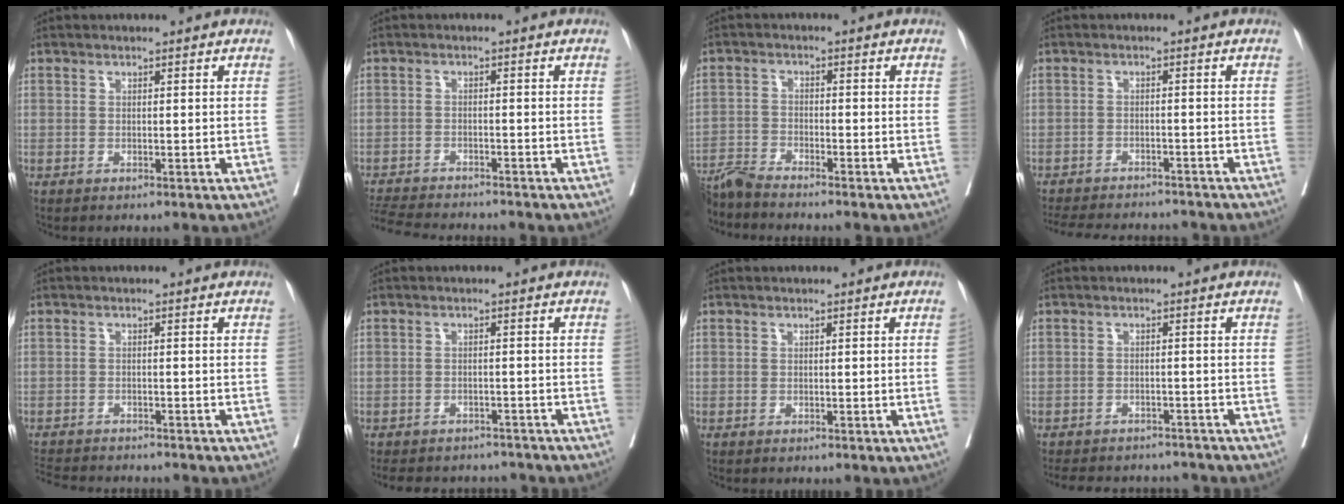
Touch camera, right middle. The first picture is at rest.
{"total": 9.8, "force": [-9.2, 1.0, 3.3], "torque": [-0.051, -0.010, -0.141]}
{"total": 4.8, "force": [-4.6, -0.5, 1.0], "torque": [-0.013, -0.020, -0.091]}
{"total": 14.4, "force": [-13.1, 3.3, 4.8], "torque": [-0.104, -0.007, -0.175]}
{"total": 8.6, "force": [-8.0, 1.6, 2.7], "torque": [-0.045, -0.007, -0.118]}
{"total": 10.9, "force": [-9.8, 3.9, 2.4], "torque": [-0.044, 0.011, -0.118]}
{"total": 1.2, "force": [-0.1, -0.6, 1.0], "torque": [-0.012, -0.002, -0.001]}
{"total": 12.4, "force": [-11.2, 4.1, 3.2], "torque": [-0.063, 0.010, -0.138]}